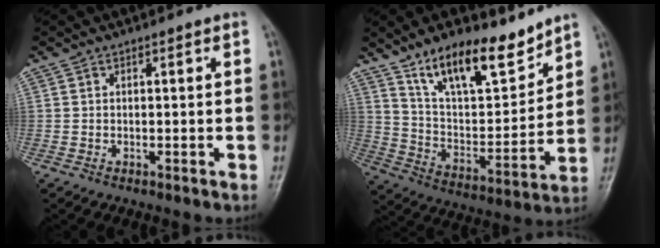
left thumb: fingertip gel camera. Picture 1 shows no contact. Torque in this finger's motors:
{"motor_torque": [0.30, 0.33, -0.46, -0.62, 0.14]}